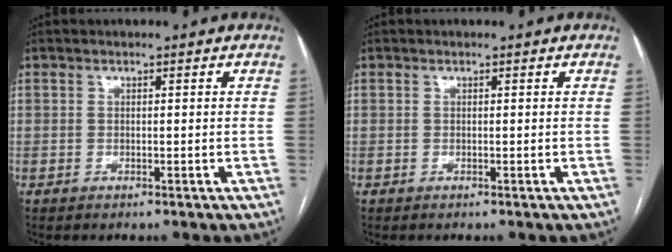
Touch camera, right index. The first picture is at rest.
{"total": 0.0}